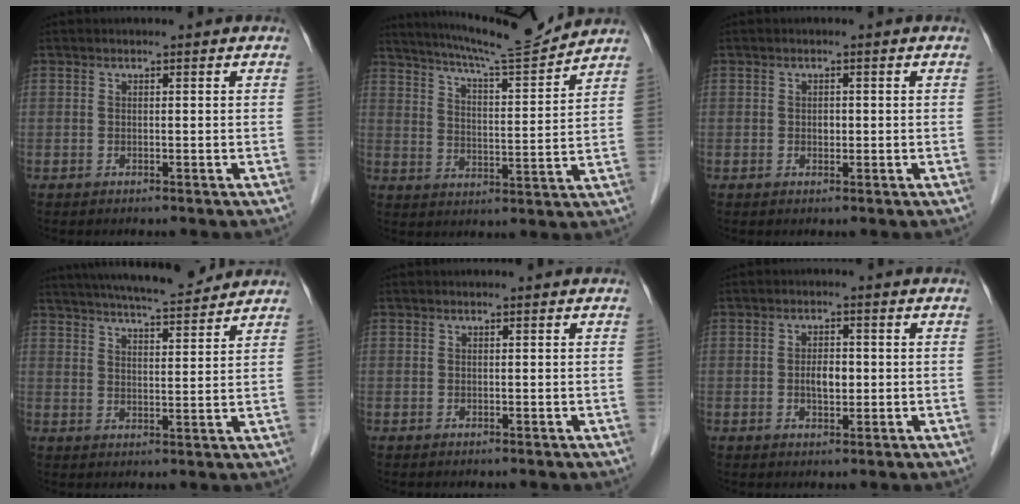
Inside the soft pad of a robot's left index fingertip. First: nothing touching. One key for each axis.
{"total": 13.0, "fx": 12.2, "fy": -0.8, "fz": 4.2, "tx": -0.075, "ty": -0.011, "tz": 0.185}
{"total": 1.0, "fx": -0.1, "fy": 0.7, "fz": 0.7, "tx": -0.012, "ty": 0.001, "tz": -0.001}
{"total": 13.3, "fx": 12.1, "fy": 1.3, "fz": 5.6, "tx": -0.096, "ty": 0.013, "tz": 0.178}
{"total": 0.0}
{"total": 3.1, "fx": -0.3, "fy": 1.5, "fz": 2.7, "tx": -0.048, "ty": 0.001, "tz": -0.004}